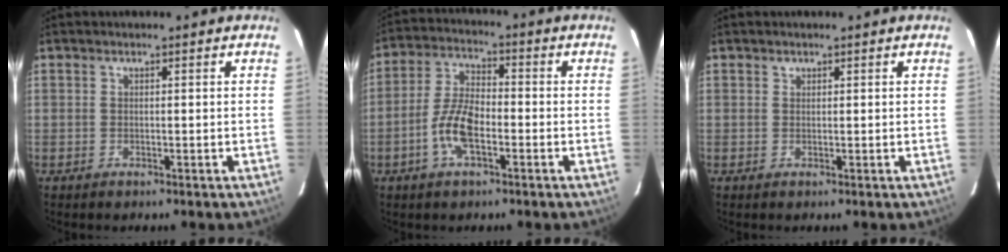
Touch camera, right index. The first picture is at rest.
{"total": 8.4, "force": [-3.2, 3.4, 7.0], "torque": [-0.148, 0.007, -0.062]}
{"total": 0.6, "force": [0.4, 0.5, 0.0], "torque": [0.003, 0.002, 0.006]}